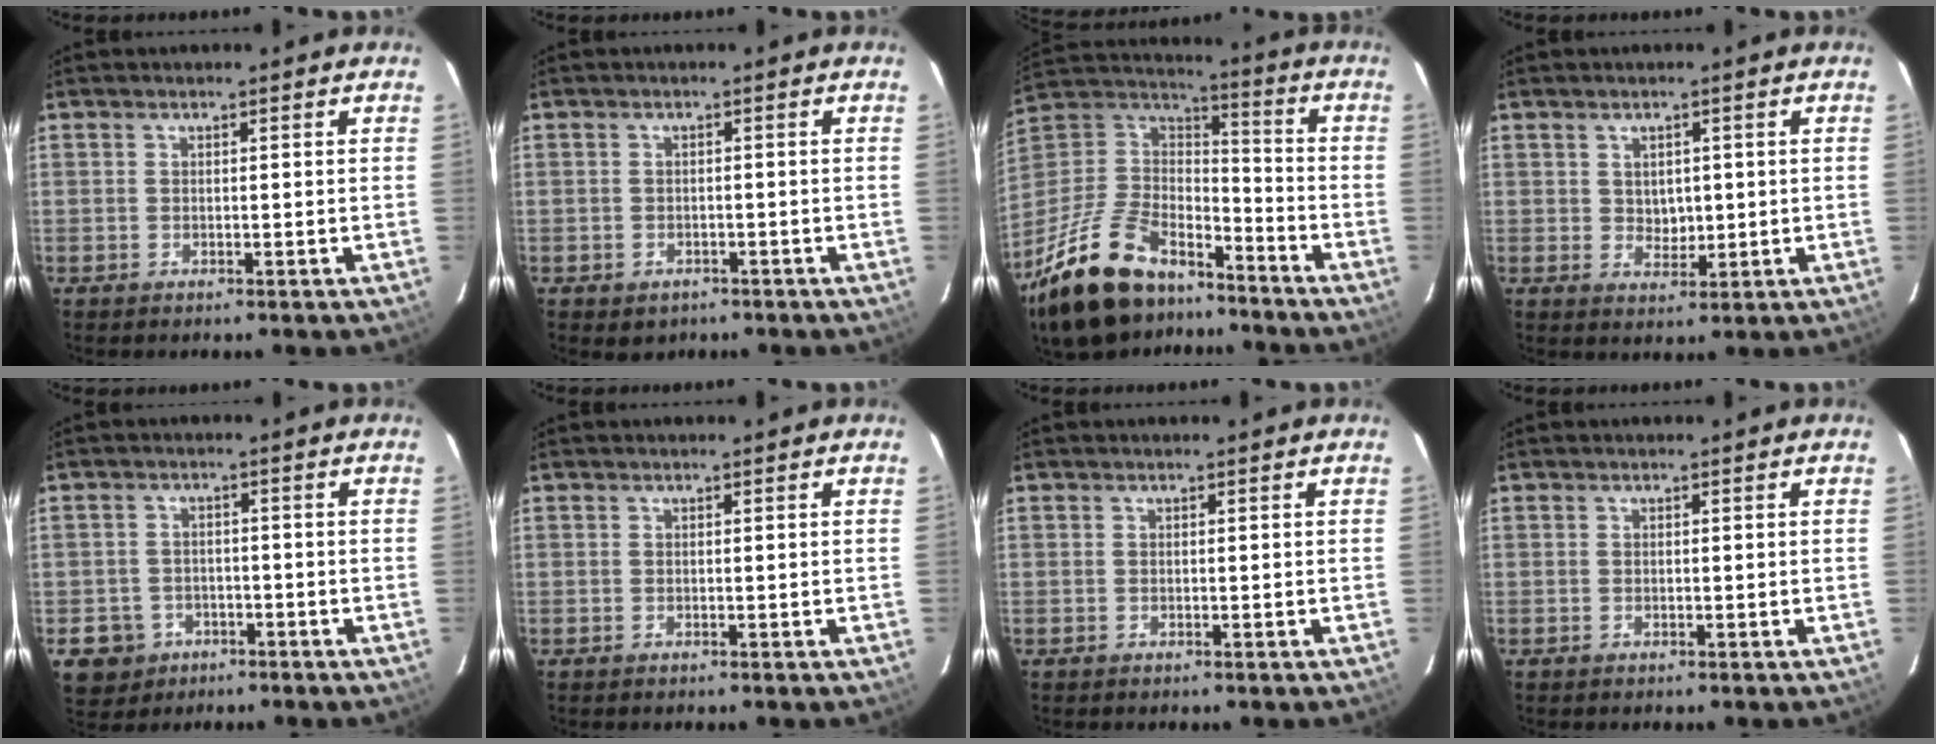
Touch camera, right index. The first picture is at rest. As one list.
[{"total": 3.0, "force": [-1.6, 2.5, 0.9], "torque": [-0.025, -0.001, -0.014]}, {"total": 26.8, "force": [-19.0, 12.9, 13.9], "torque": [-0.299, 0.003, -0.302]}, {"total": 3.5, "force": [0.5, 2.8, 2.0], "torque": [-0.029, 0.002, 0.013]}, {"total": 6.9, "force": [-3.0, 6.0, 1.3], "torque": [-0.048, 0.019, -0.037]}, {"total": 0.0}, {"total": 0.0}, {"total": 0.0}]